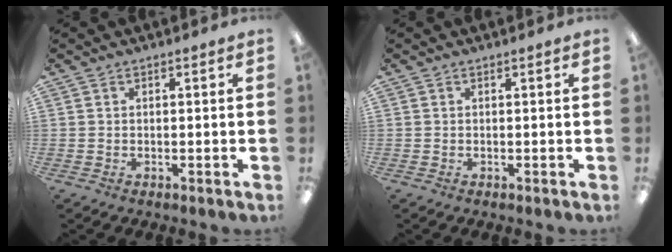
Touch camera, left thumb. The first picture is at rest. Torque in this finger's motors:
{"motor_torque": [0.00, 0.00, -0.16, 0.14, 0.00]}